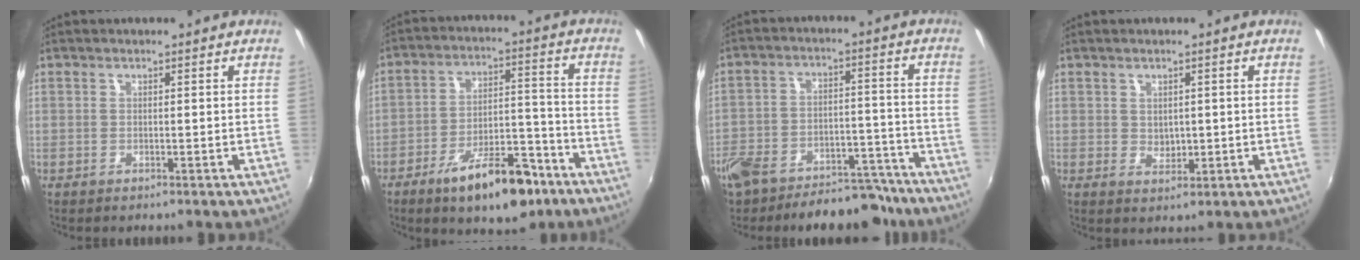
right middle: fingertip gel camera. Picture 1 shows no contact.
{"total": 14.4, "force": [-9.6, 5.9, 9.0], "torque": [-0.147, 0.020, -0.139]}
{"total": 18.1, "force": [-14.3, 8.4, 7.3], "torque": [-0.159, 0.019, -0.189]}
{"total": 2.3, "force": [0.3, 1.9, 1.2], "torque": [-0.016, 0.001, 0.008]}